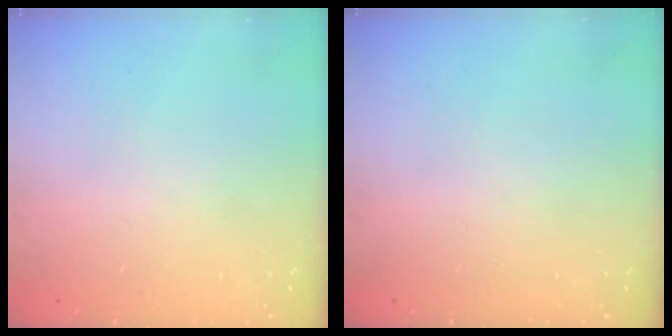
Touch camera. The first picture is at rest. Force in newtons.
{"total": 0.0}